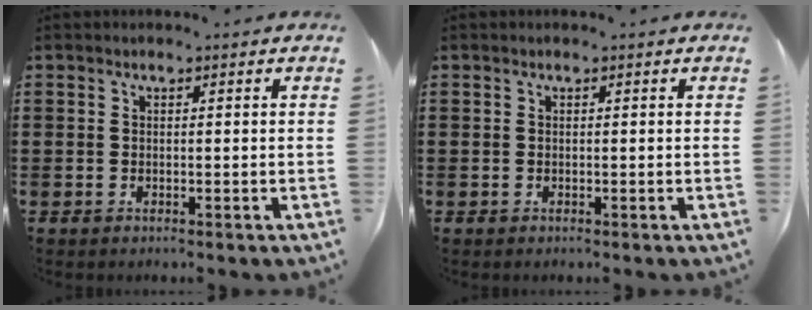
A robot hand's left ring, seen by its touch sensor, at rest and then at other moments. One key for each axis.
{"total": 0.0}